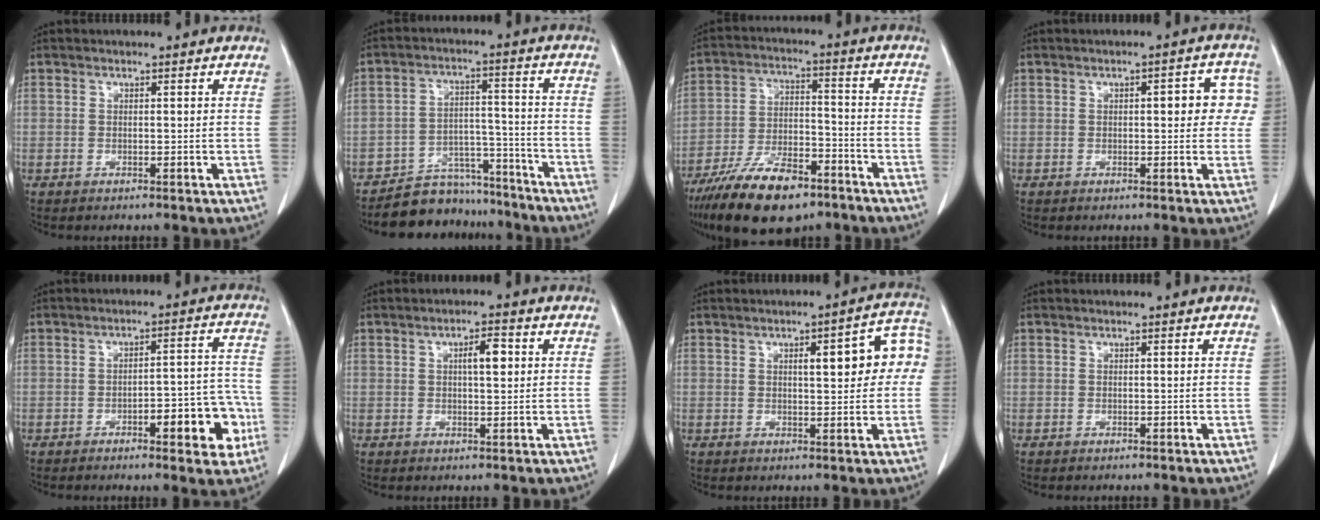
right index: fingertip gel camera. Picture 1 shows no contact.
{"total": 10.0, "force": [-9.1, 4.2, 0.5], "torque": [0.011, 0.047, -0.145]}
{"total": 14.9, "force": [-10.3, 5.3, 9.3], "torque": [-0.175, -0.010, -0.181]}
{"total": 5.7, "force": [0.8, 2.3, 5.2], "torque": [-0.048, 0.024, 0.005]}
{"total": 9.5, "force": [-3.9, 2.8, 8.1], "torque": [-0.094, 0.027, -0.047]}
{"total": 3.6, "force": [0.9, 1.0, 3.4], "torque": [-0.056, 0.007, 0.014]}
{"total": 9.2, "force": [1.7, 2.5, 8.7], "torque": [-0.107, 0.031, 0.019]}
{"total": 0.0}